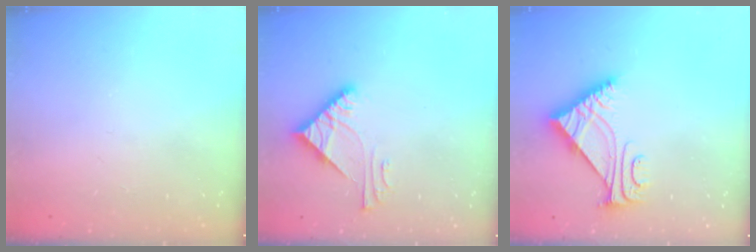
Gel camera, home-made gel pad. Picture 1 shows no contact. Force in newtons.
{"total": 6.6, "press": 6.6, "slide": 0.5}
{"total": 7.1, "press": 7.1, "slide": 0.2}